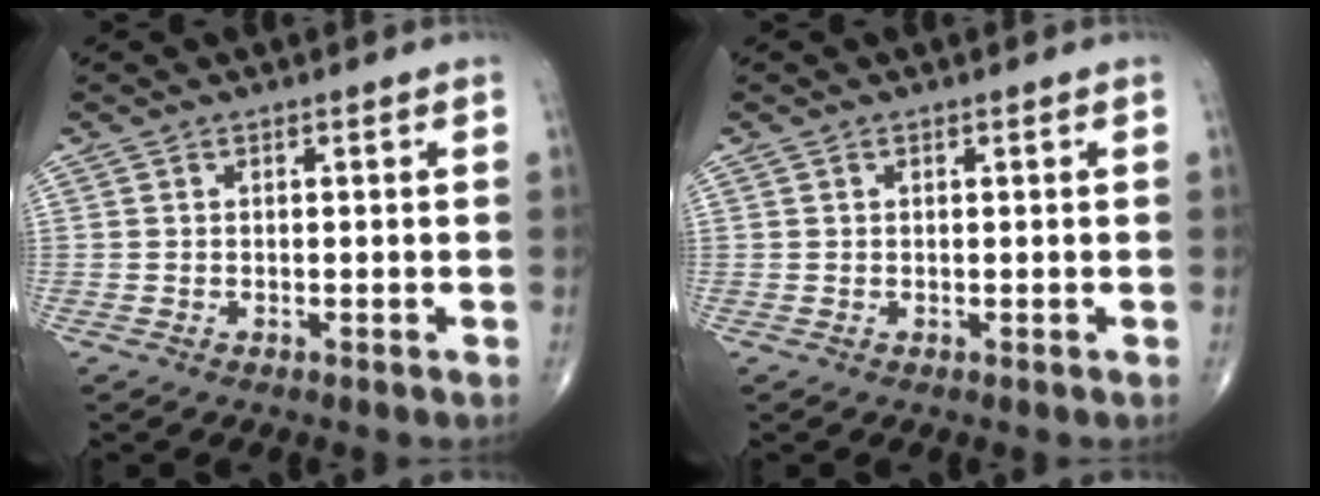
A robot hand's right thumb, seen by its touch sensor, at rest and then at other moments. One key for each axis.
{"total": 0.0}